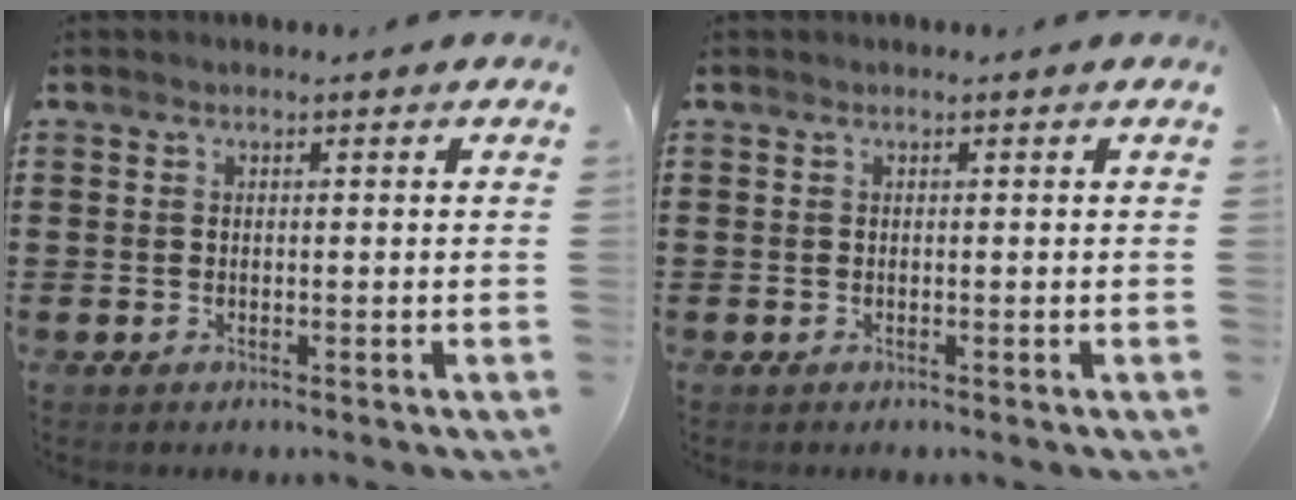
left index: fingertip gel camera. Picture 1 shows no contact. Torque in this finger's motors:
{"motor_torque": [0.01, 0.00, 0.00, 0.00]}